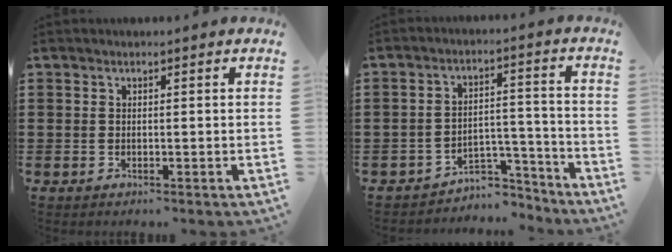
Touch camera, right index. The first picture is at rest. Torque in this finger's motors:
{"motor_torque": [-1.21, 0.93, -0.97, -0.21]}